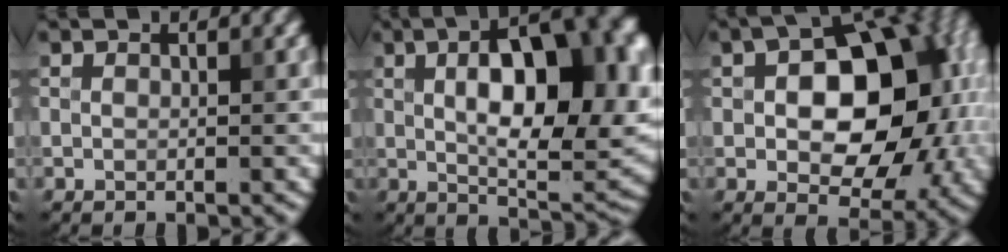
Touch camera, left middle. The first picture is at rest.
{"total": 12.3, "force": [2.3, 5.3, 10.8], "torque": [-0.139, 0.007, 0.040]}
{"total": 13.0, "force": [0.4, 7.8, 10.3], "torque": [-0.120, 0.013, 0.012]}